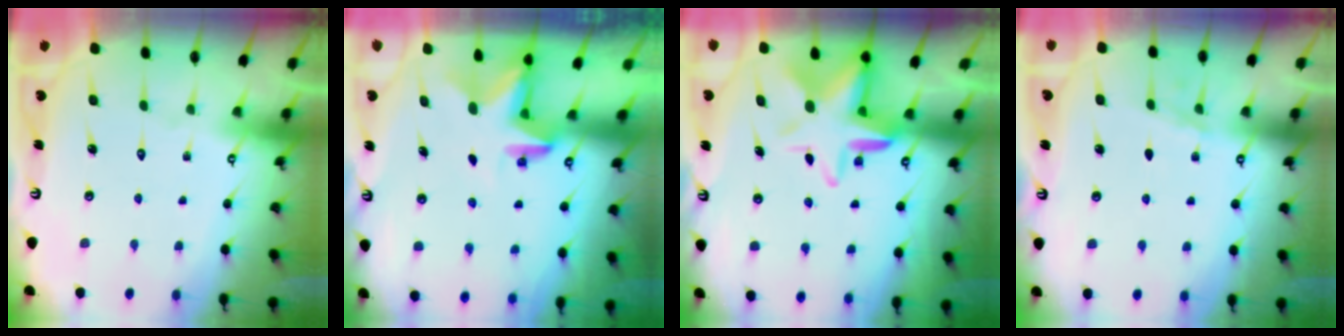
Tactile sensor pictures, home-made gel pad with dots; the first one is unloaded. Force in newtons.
{"total": 2.7, "press": 2.7, "slide": 0.3}
{"total": 8.8, "press": 8.6, "slide": 1.6}
{"total": 2.9, "press": 2.7, "slide": 1.1}